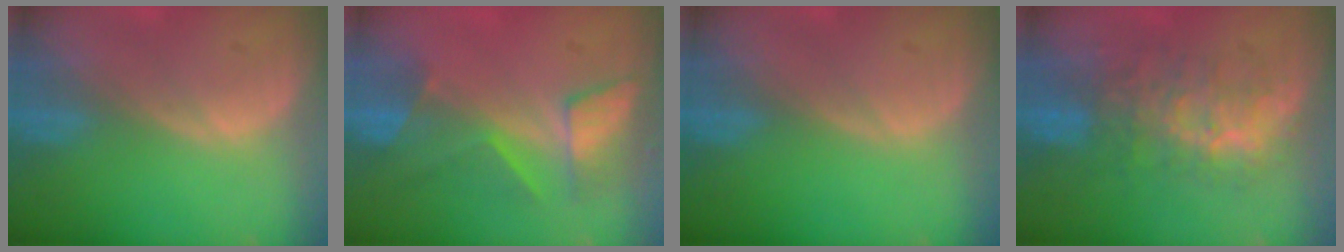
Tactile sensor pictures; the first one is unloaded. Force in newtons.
{"total": 8.1, "press": 7.0, "slide": 3.9}
{"total": 0.0}
{"total": 8.7, "press": 8.1, "slide": 3.1}